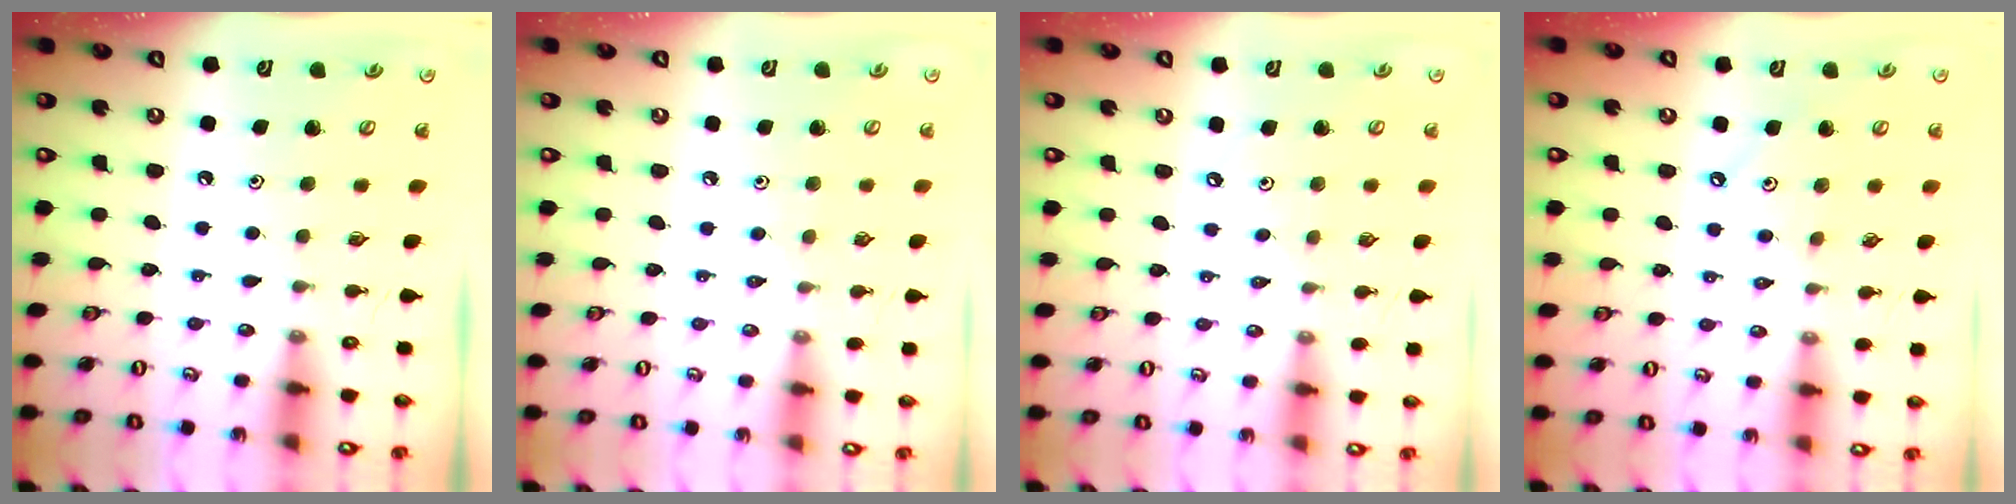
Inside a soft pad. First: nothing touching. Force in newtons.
{"total": 3.6, "press": 3.5, "slide": 0.7}
{"total": 1.7, "press": 1.7, "slide": 0.4}
{"total": 4.0, "press": 4.0, "slide": 0.6}